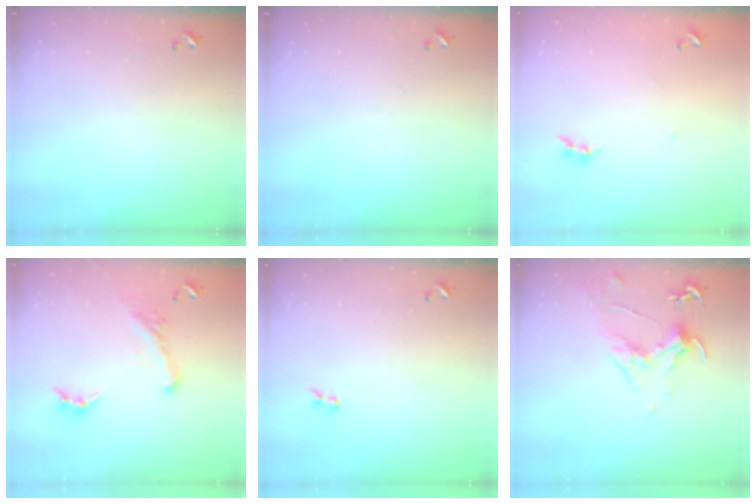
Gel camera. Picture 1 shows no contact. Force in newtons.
{"total": 0.0}
{"total": 6.2, "press": 6.2, "slide": 0.7}
{"total": 1.9, "press": 1.3, "slide": 1.4}
{"total": 1.3, "press": 1.1, "slide": 0.7}
{"total": 1.8, "press": 1.6, "slide": 0.9}